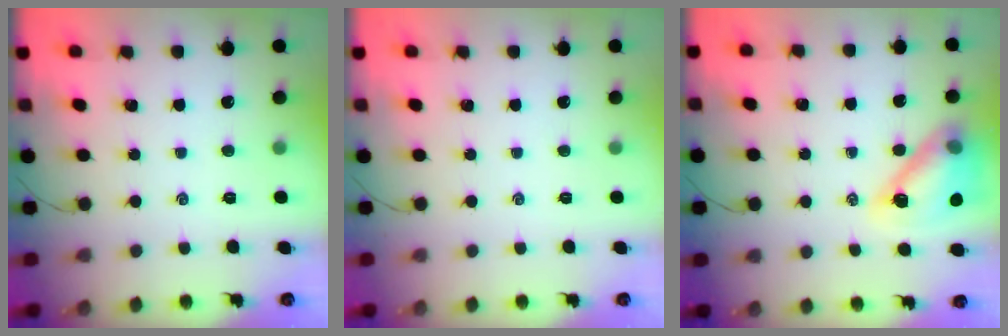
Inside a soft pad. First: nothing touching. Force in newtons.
{"total": 0.0}
{"total": 14.1, "press": 13.6, "slide": 4.0}